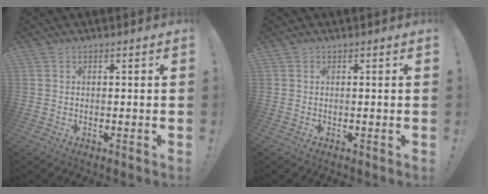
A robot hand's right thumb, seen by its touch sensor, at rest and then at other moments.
{"total": 0.0}